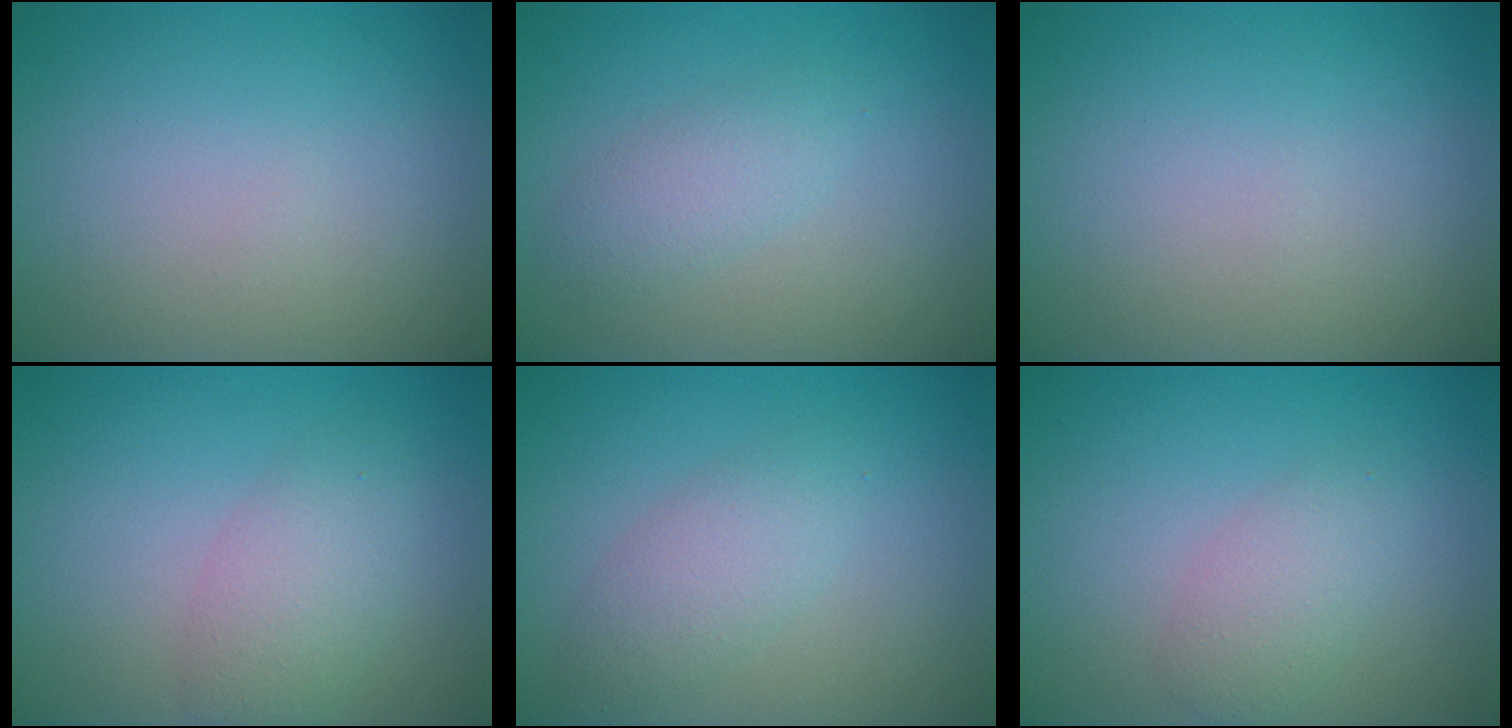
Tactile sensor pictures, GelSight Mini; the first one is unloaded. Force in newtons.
{"total": 2.2, "press": 2.2, "slide": 0.0}
{"total": 0.0}
{"total": 2.3, "press": 2.3, "slide": 0.2}
{"total": 2.7, "press": 2.7, "slide": 0.0}
{"total": 2.6, "press": 2.6, "slide": 0.1}